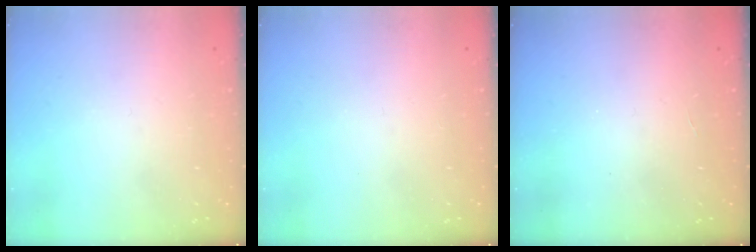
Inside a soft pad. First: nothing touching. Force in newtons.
{"total": 0.0}
{"total": 2.1, "press": 2.1, "slide": 0.4}